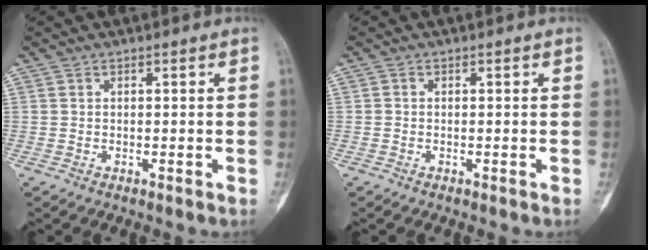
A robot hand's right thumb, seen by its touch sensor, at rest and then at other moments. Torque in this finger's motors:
{"motor_torque": [0.49, 0.06, -0.19, -0.26, -0.07]}